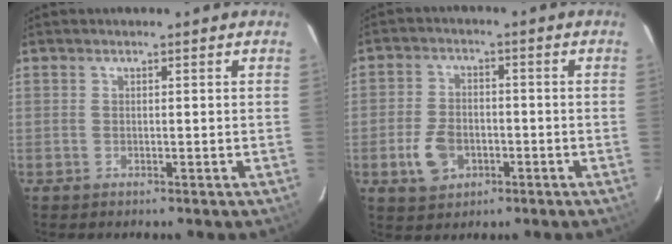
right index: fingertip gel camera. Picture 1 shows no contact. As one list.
[{"total": 7.4, "force": [-2.8, 5.2, 4.5], "torque": [-0.101, 0.006, -0.044]}]